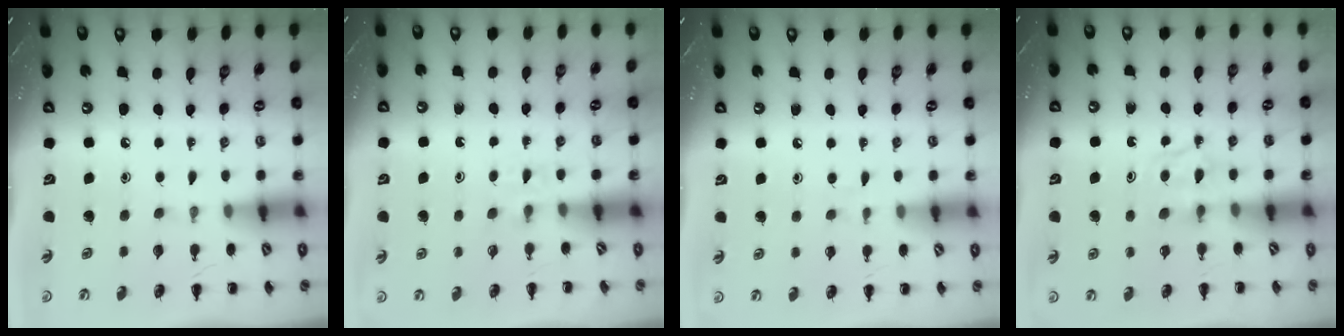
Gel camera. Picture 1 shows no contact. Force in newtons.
{"total": 2.4, "press": 2.0, "slide": 1.2}
{"total": 2.9, "press": 2.8, "slide": 1.0}
{"total": 5.1, "press": 4.9, "slide": 1.5}